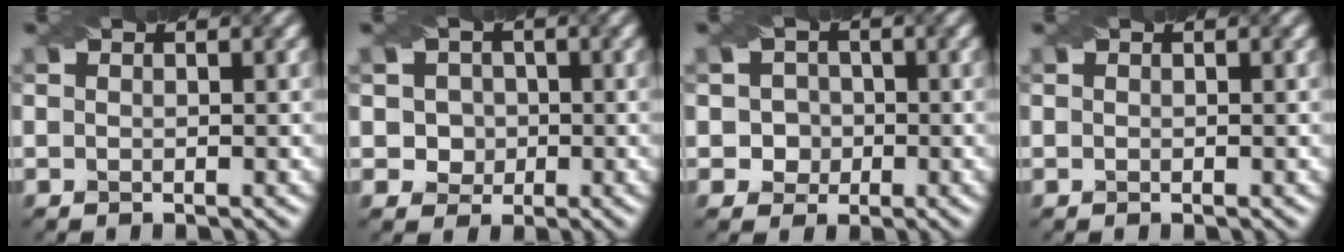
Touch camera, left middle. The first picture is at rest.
{"total": 2.7, "force": [0.3, 2.5, 0.9], "torque": [-0.005, 0.006, 0.013]}
{"total": 2.4, "force": [-0.2, 2.3, 0.6], "torque": [0.008, 0.005, -0.003]}
{"total": 0.0}